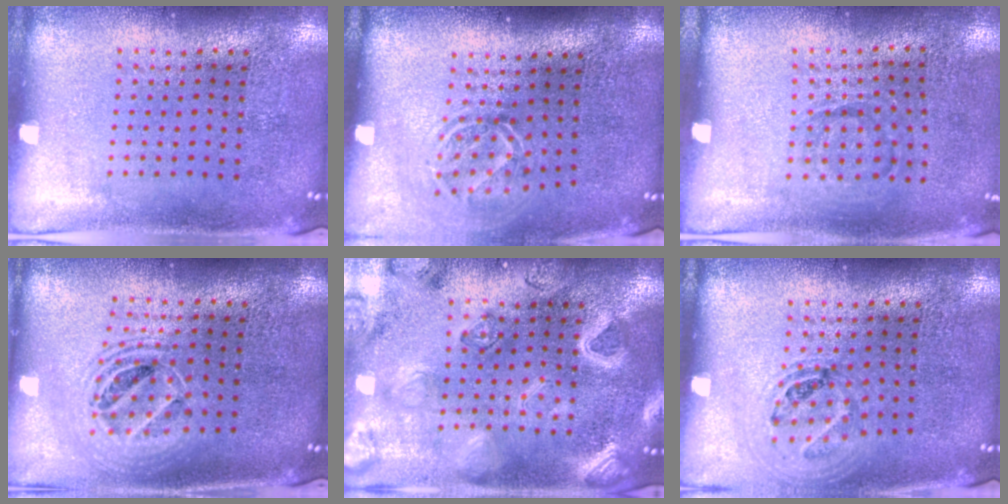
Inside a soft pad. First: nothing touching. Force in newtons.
{"total": 1.7, "press": 1.2, "slide": 1.2}
{"total": 1.0, "press": 0.7, "slide": 0.7}
{"total": 1.8, "press": 1.5, "slide": 1.1}
{"total": 3.2, "press": 3.1, "slide": 1.0}
{"total": 0.9, "press": 0.9, "slide": 0.2}